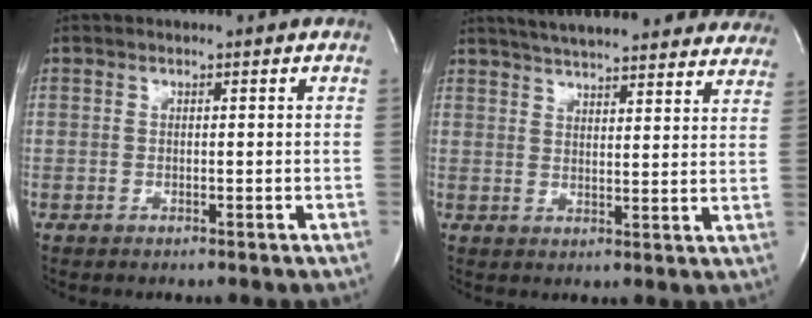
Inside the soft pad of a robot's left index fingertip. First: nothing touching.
{"total": 26.7, "force": [24.1, 5.1, 10.4], "torque": [-0.169, -0.024, 0.292]}